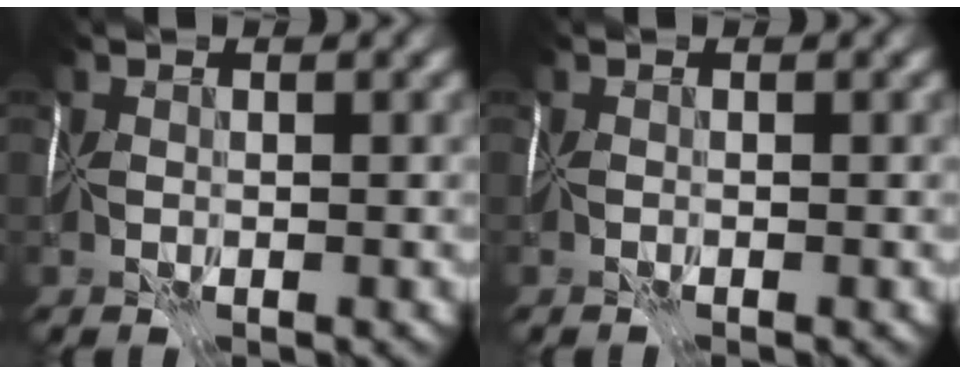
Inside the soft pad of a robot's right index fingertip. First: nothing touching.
{"total": 0.5, "force": [-0.5, -0.1, -0.1], "torque": [0.004, -0.004, -0.013]}